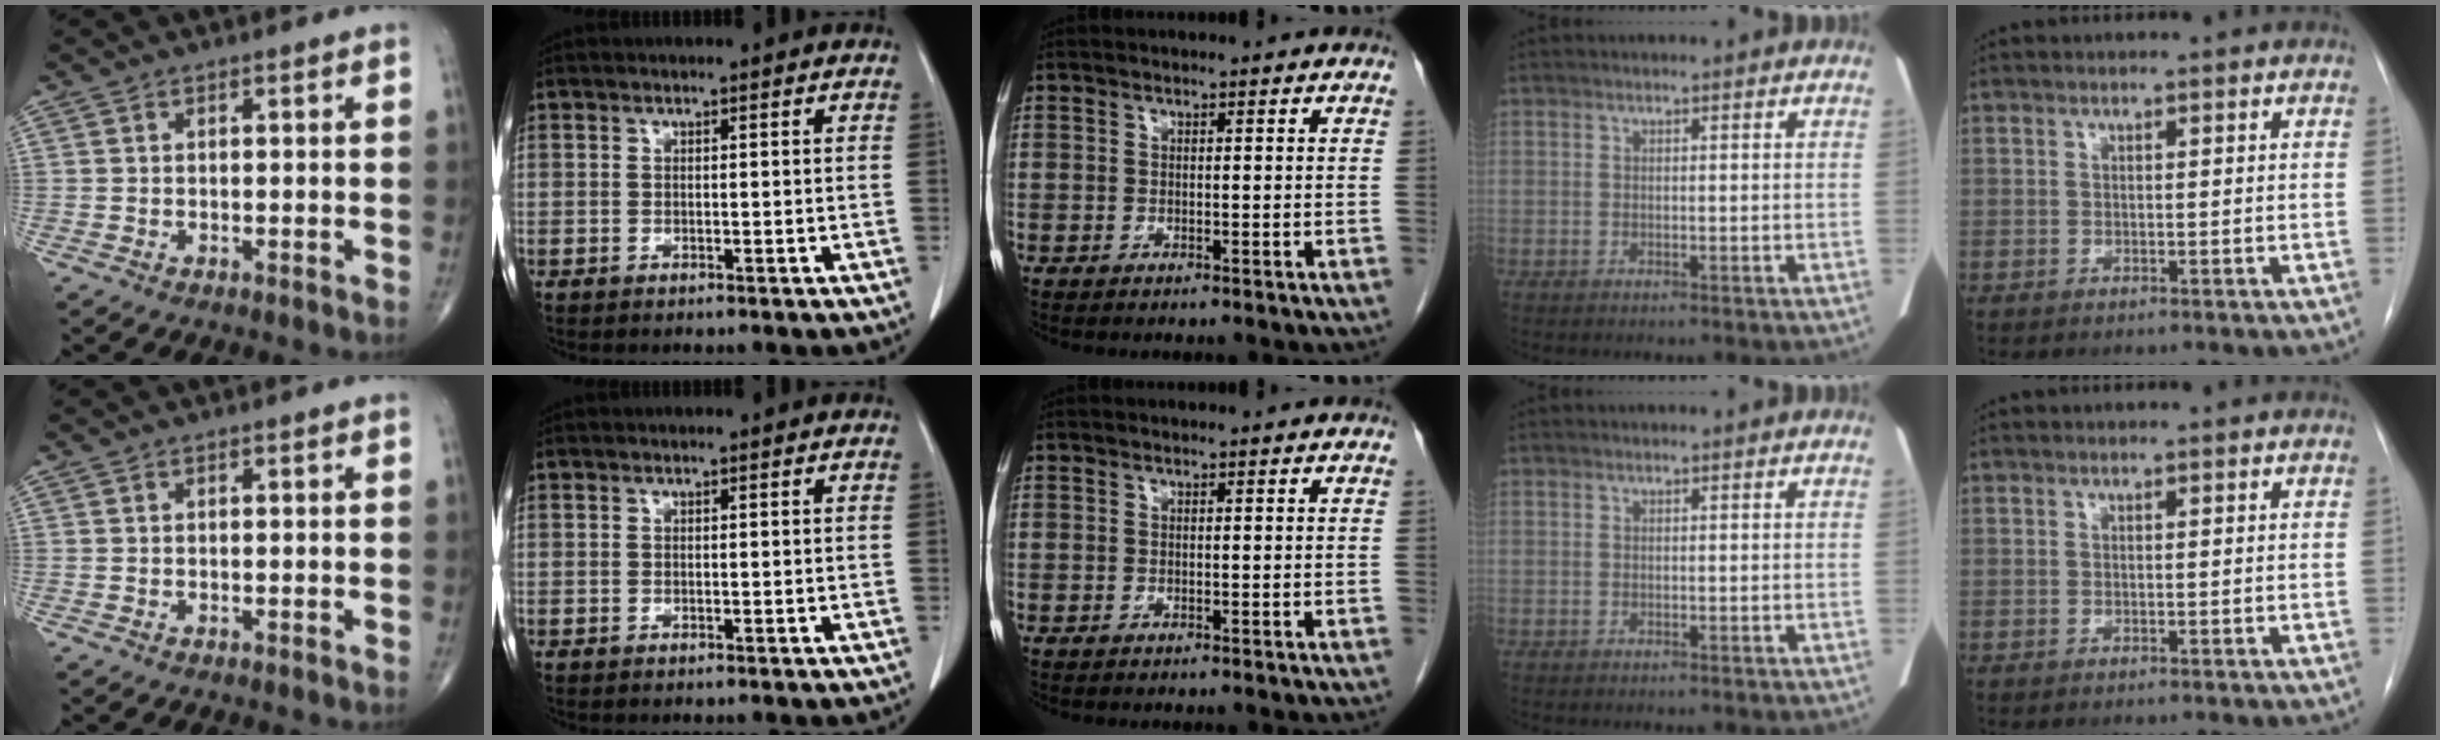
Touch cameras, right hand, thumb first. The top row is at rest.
{}